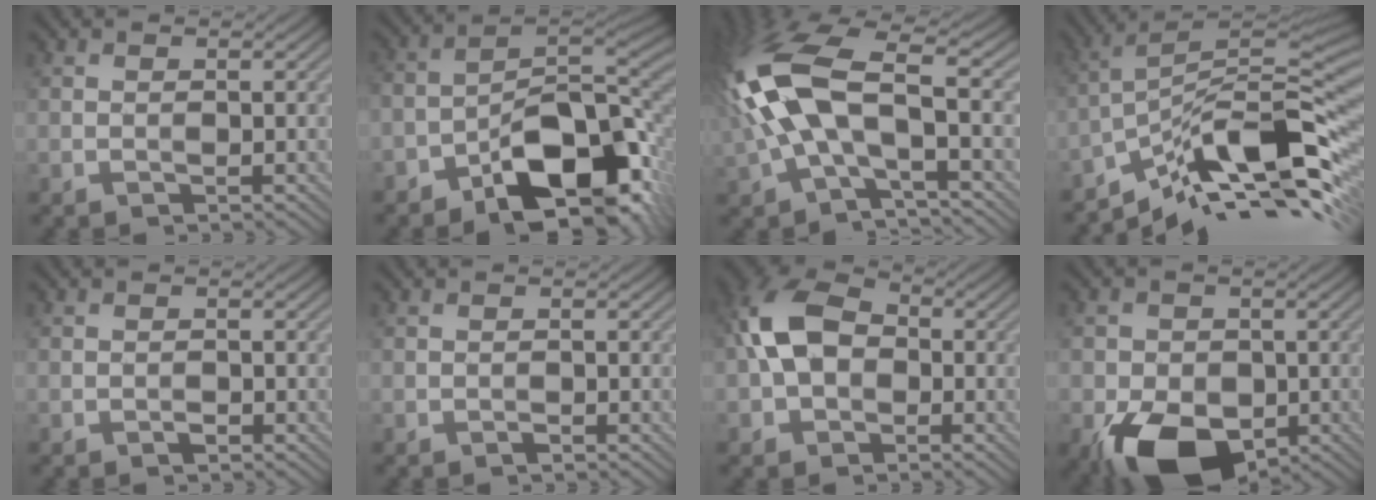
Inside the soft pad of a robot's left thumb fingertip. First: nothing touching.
{"total": 15.8, "force": [-8.3, 7.9, 10.9], "torque": [-0.141, -0.017, -0.142]}
{"total": 13.5, "force": [-0.7, 5.7, 12.2], "torque": [-0.291, 0.016, -0.025]}
{"total": 13.2, "force": [-6.9, 4.1, 10.6], "torque": [-0.194, 0.010, -0.125]}
{"total": 0.7, "force": [-0.6, 0.3, 0.2], "torque": [0.001, 0.002, -0.010]}
{"total": 0.6, "force": [-0.5, 0.1, 0.1], "torque": [0.001, 0.002, -0.009]}
{"total": 9.2, "force": [-0.7, 6.7, 6.3], "torque": [-0.147, 0.020, -0.032]}
{"total": 11.1, "force": [-4.9, 7.2, 6.9], "torque": [-0.123, -0.035, -0.086]}